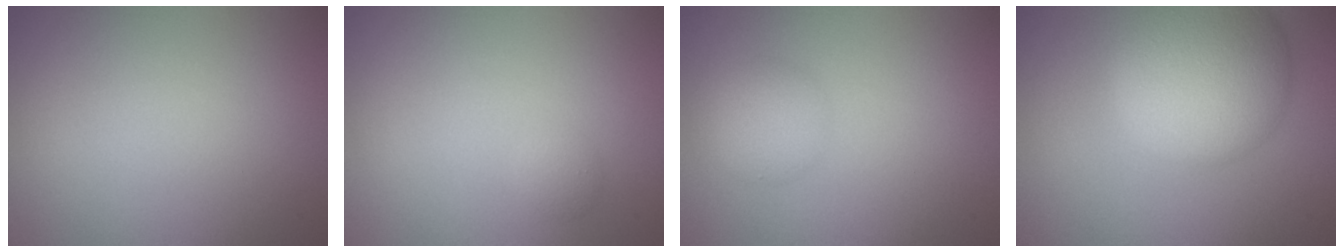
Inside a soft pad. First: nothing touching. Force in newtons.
{"total": 0.7, "press": 0.7, "slide": 0.1}
{"total": 2.4, "press": 2.4, "slide": 0.0}
{"total": 9.3, "press": 9.3, "slide": 0.6}